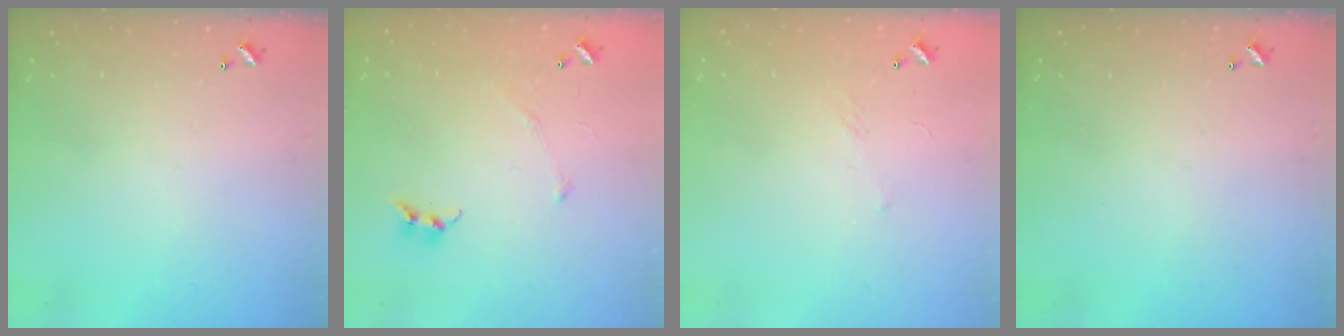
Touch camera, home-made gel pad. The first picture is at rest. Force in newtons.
{"total": 5.2, "press": 5.1, "slide": 0.6}
{"total": 6.2, "press": 6.2, "slide": 0.8}
{"total": 0.0}